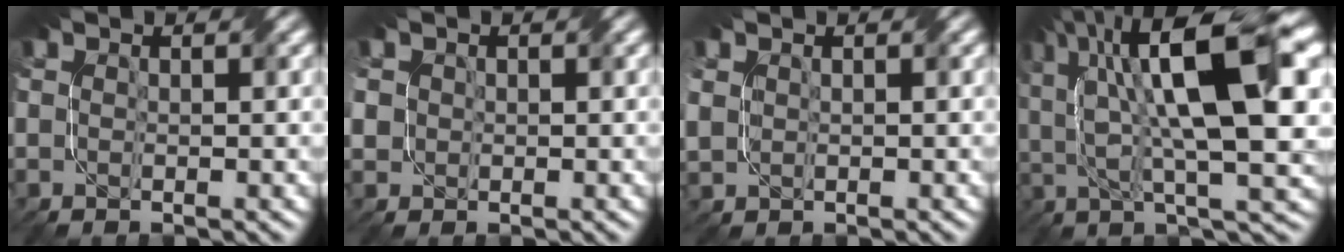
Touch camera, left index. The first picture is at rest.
{"total": 2.5, "force": [0.8, 2.3, 0.4], "torque": [-0.017, 0.017, 0.009]}
{"total": 1.6, "force": [0.8, 1.3, 0.2], "torque": [-0.008, 0.003, 0.016]}
{"total": 13.2, "force": [4.5, 4.0, 11.7], "torque": [-0.209, 0.019, 0.073]}